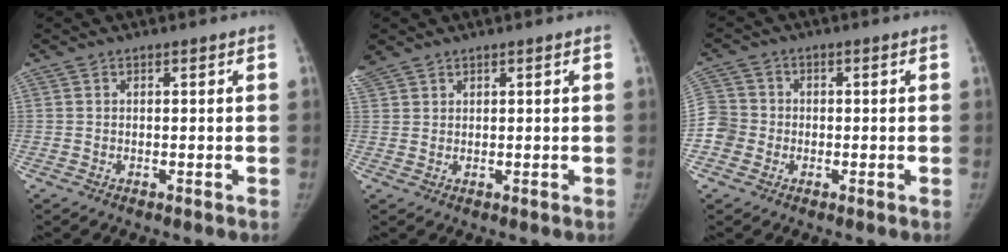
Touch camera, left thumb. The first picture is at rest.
{"total": 3.8, "force": [2.7, 2.5, 1.0], "torque": [-0.022, 0.014, 0.061]}
{"total": 5.7, "force": [-1.5, 5.4, 1.3], "torque": [-0.009, 0.014, -0.036]}